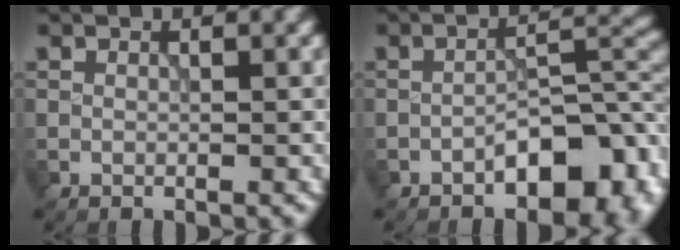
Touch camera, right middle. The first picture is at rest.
{"total": 6.8, "force": [-3.2, 2.9, 5.3], "torque": [-0.067, 0.017, -0.053]}